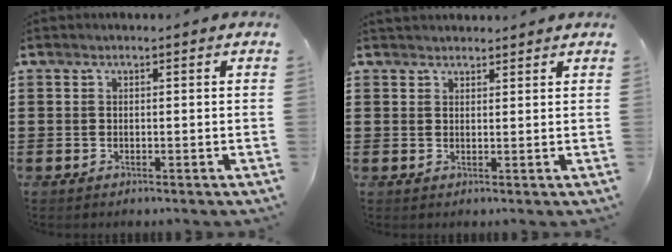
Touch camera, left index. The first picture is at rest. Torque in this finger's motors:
{"motor_torque": [0.21, -0.97, -0.72, -0.13]}